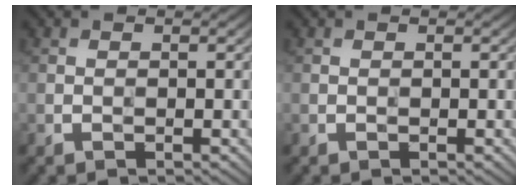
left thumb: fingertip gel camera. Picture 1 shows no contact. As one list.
[{"total": 0.0}]